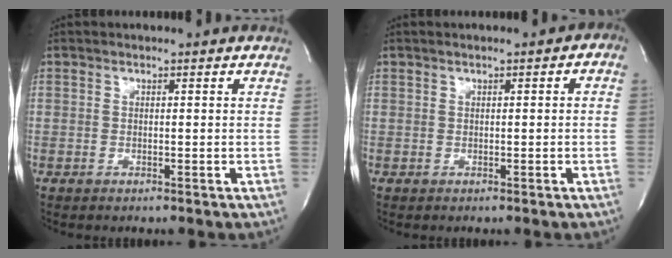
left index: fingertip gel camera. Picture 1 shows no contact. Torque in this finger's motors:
{"motor_torque": [0.93, -0.80, 0.12, 0.01]}